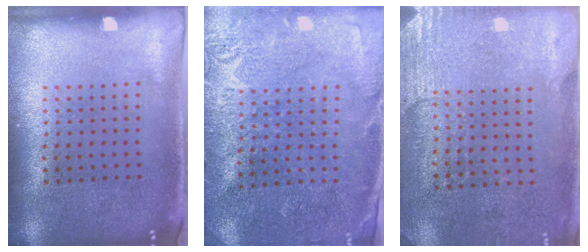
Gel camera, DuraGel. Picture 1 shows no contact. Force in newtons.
{"total": 2.8, "press": 2.8, "slide": 0.1}
{"total": 2.6, "press": 2.3, "slide": 1.2}